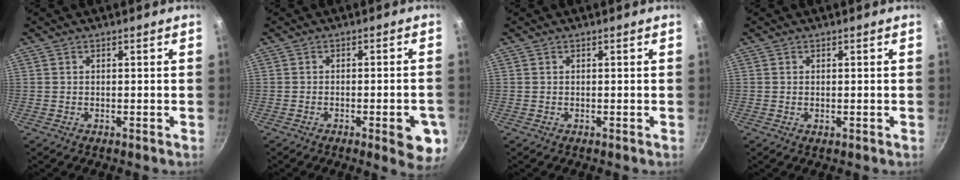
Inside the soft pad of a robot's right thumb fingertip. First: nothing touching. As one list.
[{"total": 8.1, "force": [-3.1, 2.3, 7.2], "torque": [-0.069, 0.008, -0.036]}, {"total": 0.0}, {"total": 0.6, "force": [0.0, 0.3, 0.5], "torque": [-0.008, 0.000, 0.000]}]